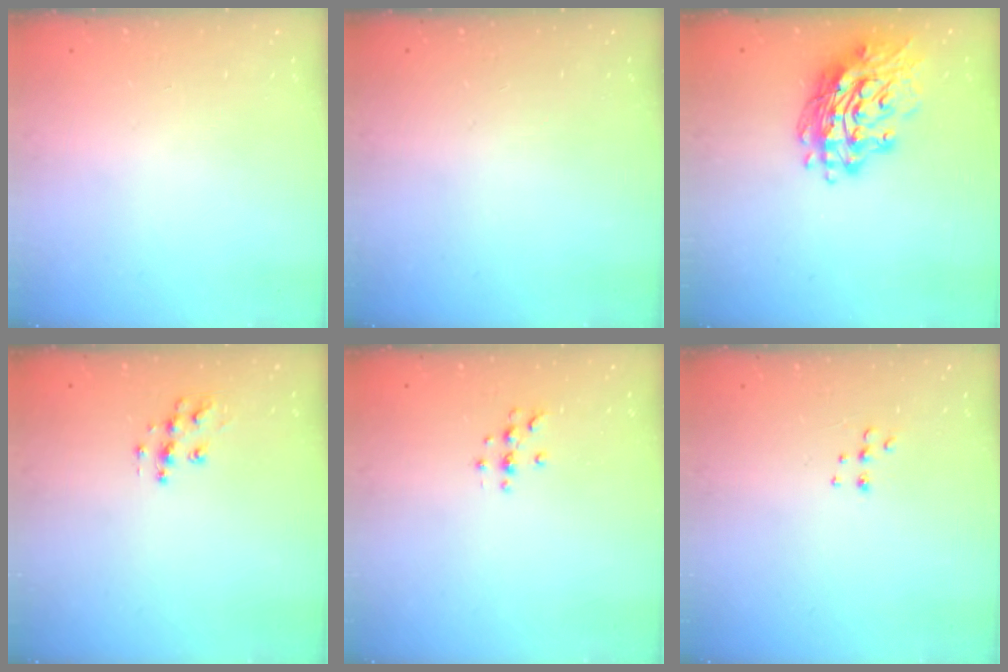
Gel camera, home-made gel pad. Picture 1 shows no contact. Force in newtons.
{"total": 0.0}
{"total": 18.5, "press": 18.4, "slide": 2.1}
{"total": 8.6, "press": 8.6, "slide": 0.3}
{"total": 3.3, "press": 3.3, "slide": 0.4}
{"total": 5.3, "press": 5.3, "slide": 0.6}